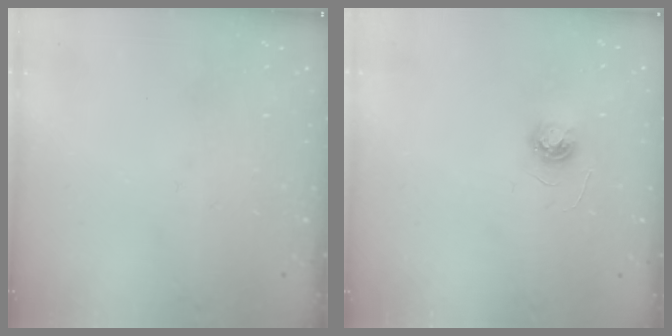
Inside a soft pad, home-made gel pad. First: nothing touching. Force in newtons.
{"total": 3.7, "press": 3.7, "slide": 0.3}